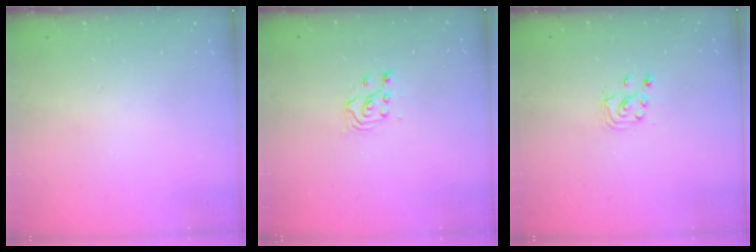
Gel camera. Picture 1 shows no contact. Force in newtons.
{"total": 2.7, "press": 2.7, "slide": 0.3}
{"total": 2.4, "press": 2.4, "slide": 0.2}